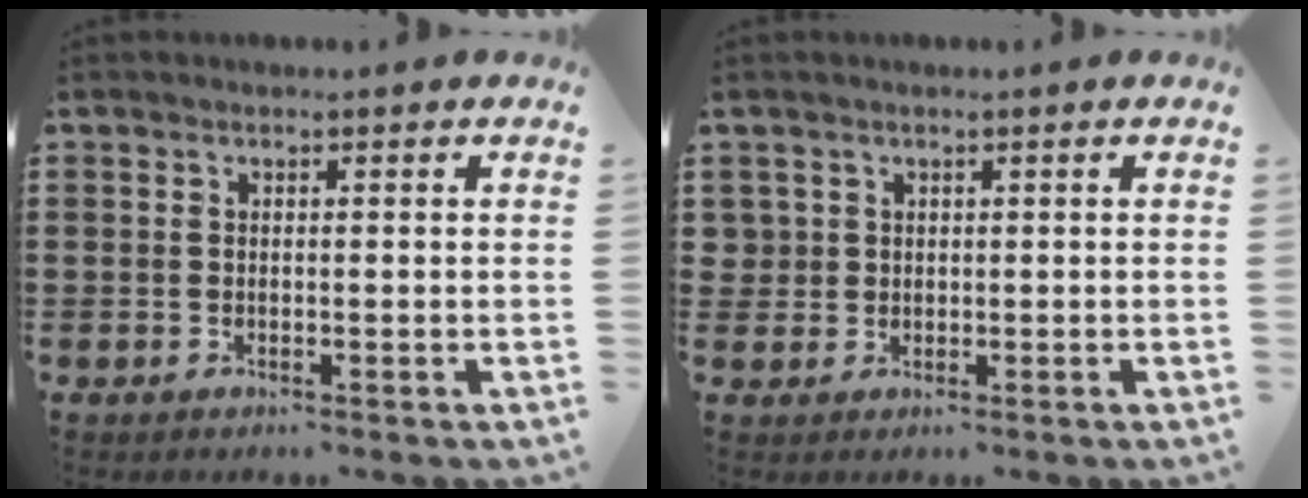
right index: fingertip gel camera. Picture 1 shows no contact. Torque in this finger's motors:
{"motor_torque": [0.12, 0.02, 0.00, 0.00]}